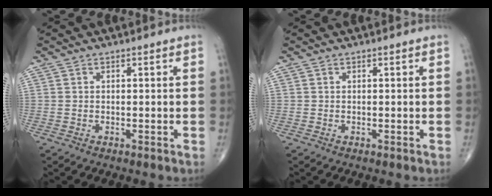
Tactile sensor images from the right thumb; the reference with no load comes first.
{"total": 0.0}